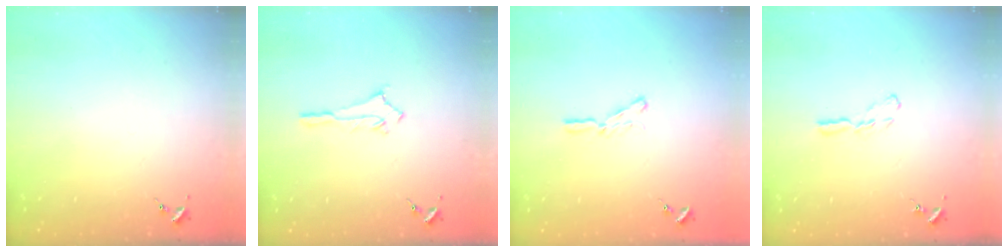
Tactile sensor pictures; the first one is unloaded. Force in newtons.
{"total": 2.9, "press": 2.8, "slide": 0.4}
{"total": 4.7, "press": 4.6, "slide": 0.6}
{"total": 5.6, "press": 5.5, "slide": 0.4}